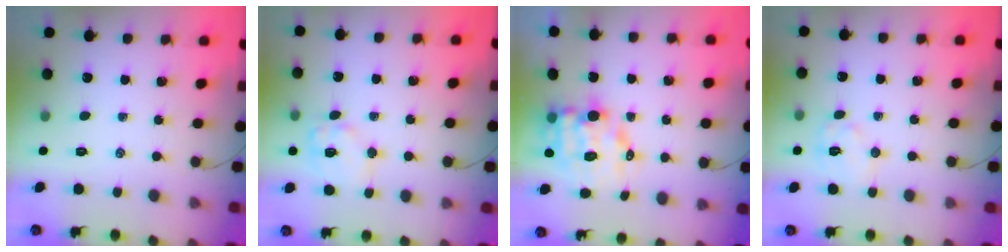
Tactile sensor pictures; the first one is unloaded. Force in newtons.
{"total": 10.1, "press": 10.0, "slide": 1.5}
{"total": 10.4, "press": 10.1, "slide": 2.4}
{"total": 6.4, "press": 6.4, "slide": 0.4}